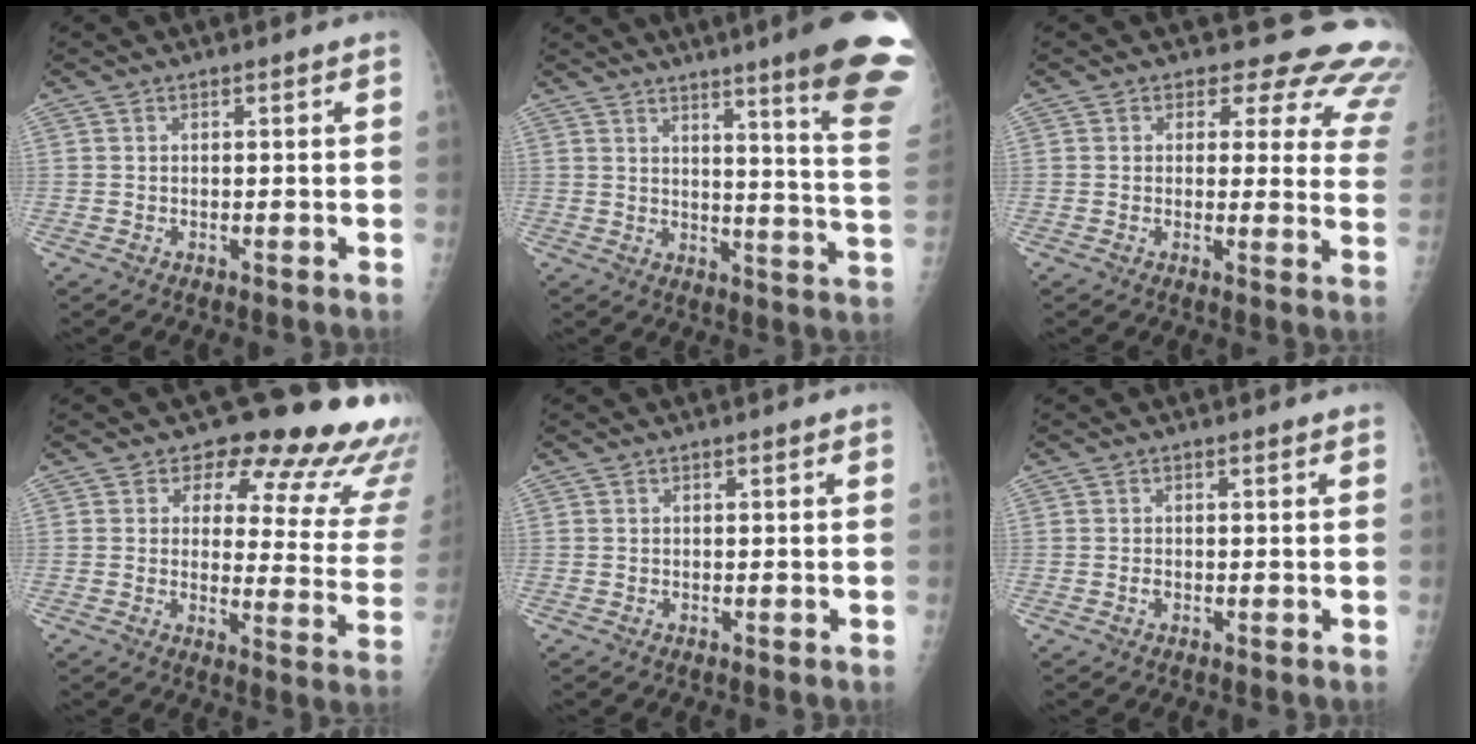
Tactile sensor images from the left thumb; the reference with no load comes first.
{"total": 21.6, "force": [14.5, 0.3, 16.0], "torque": [-0.189, -0.095, 0.179]}
{"total": 15.9, "force": [13.3, 7.1, 4.8], "torque": [-0.002, -0.086, 0.113]}
{"total": 20.1, "force": [16.1, 8.1, 8.9], "torque": [-0.052, -0.113, 0.169]}
{"total": 0.0}
{"total": 0.7, "force": [-0.1, 0.4, 0.5], "torque": [-0.008, 0.000, -0.004]}